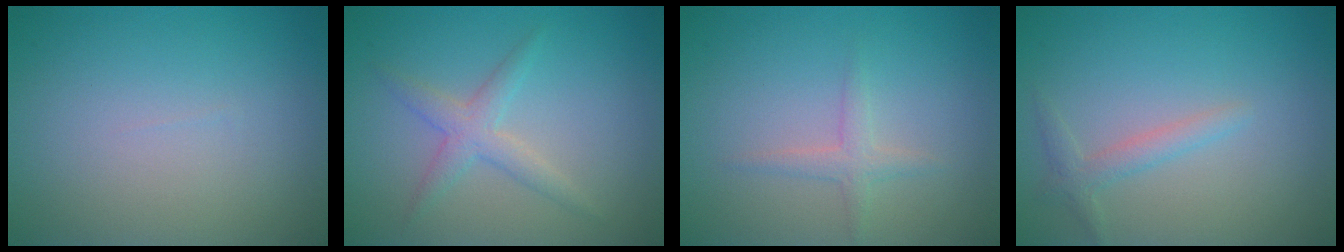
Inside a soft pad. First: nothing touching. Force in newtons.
{"total": 2.4, "press": 2.4, "slide": 0.0}
{"total": 1.5, "press": 1.5, "slide": 0.1}
{"total": 1.6, "press": 1.6, "slide": 0.1}